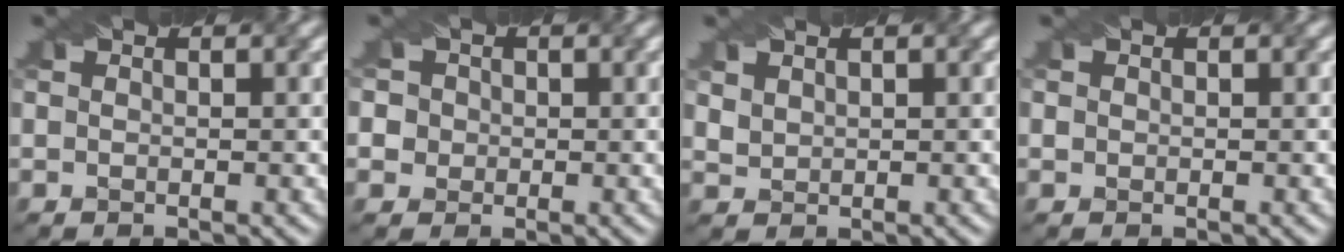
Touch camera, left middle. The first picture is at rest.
{"total": 4.6, "force": [1.1, 4.2, 1.5], "torque": [-0.025, 0.032, -0.003]}
{"total": 1.8, "force": [1.3, 1.1, 0.6], "torque": [-0.038, 0.003, 0.047]}
{"total": 0.6, "force": [0.3, 0.5, 0.2], "torque": [-0.005, 0.010, 0.006]}